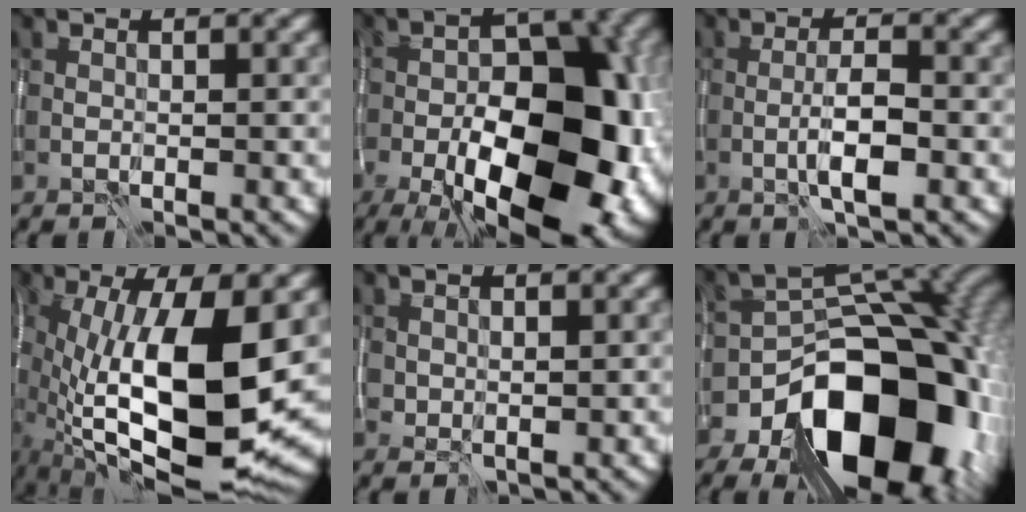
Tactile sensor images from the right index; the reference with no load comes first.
{"total": 16.9, "force": [-5.7, 8.6, 13.4], "torque": [-0.182, -0.017, -0.078]}
{"total": 3.0, "force": [-1.1, 0.5, 2.7], "torque": [-0.049, 0.002, -0.023]}
{"total": 15.3, "force": [-2.1, 5.6, 14.1], "torque": [-0.244, -0.007, -0.034]}
{"total": 1.0, "force": [0.5, 0.7, 0.5], "torque": [-0.009, -0.004, 0.014]}
{"total": 16.2, "force": [-7.6, 9.7, 10.5], "torque": [-0.112, -0.010, -0.122]}